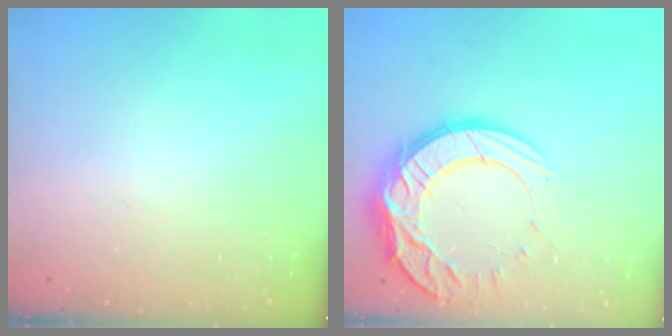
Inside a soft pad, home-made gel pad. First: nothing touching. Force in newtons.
{"total": 17.2, "press": 17.2, "slide": 1.0}